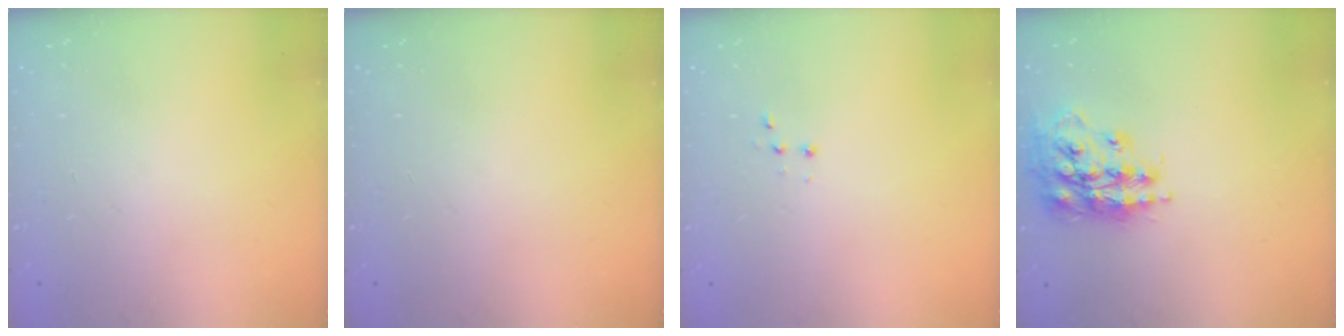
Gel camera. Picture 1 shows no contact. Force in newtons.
{"total": 0.0}
{"total": 2.8, "press": 2.7, "slide": 0.7}
{"total": 17.1, "press": 17.0, "slide": 1.5}